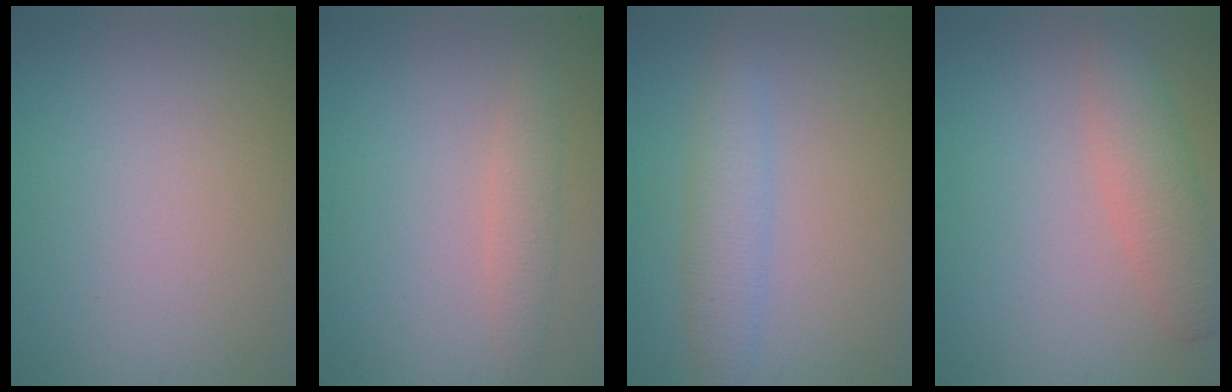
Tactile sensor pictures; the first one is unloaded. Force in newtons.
{"total": 1.9, "press": 1.9, "slide": 0.0}
{"total": 2.9, "press": 2.9, "slide": 0.1}
{"total": 3.2, "press": 3.2, "slide": 0.1}